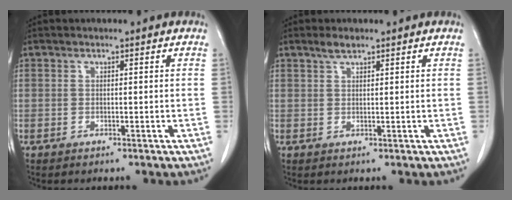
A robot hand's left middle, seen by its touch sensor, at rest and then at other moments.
{"total": 1.7, "force": [1.4, 0.3, 1.0], "torque": [-0.022, 0.002, 0.029]}